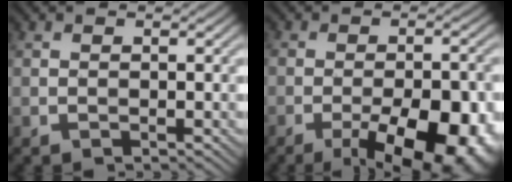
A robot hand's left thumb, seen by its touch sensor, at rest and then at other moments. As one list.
[{"total": 14.2, "force": [-7.1, 5.6, 10.9], "torque": [-0.121, 0.006, -0.091]}]